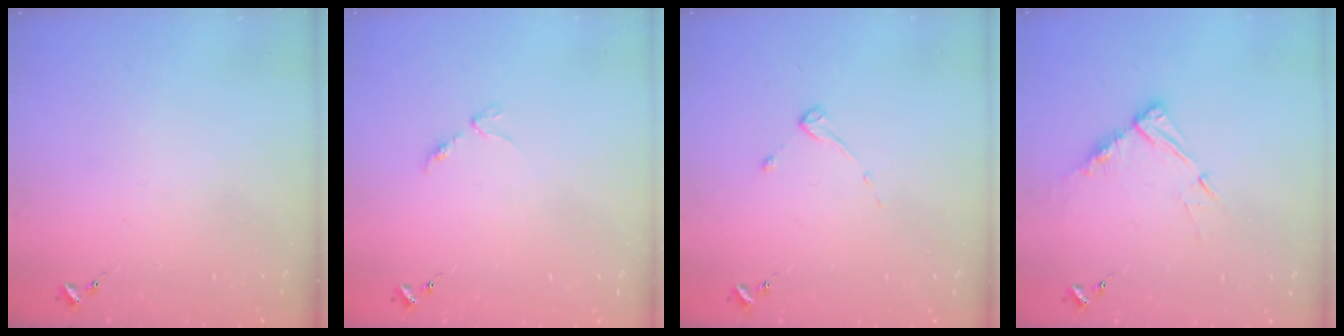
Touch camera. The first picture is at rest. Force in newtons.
{"total": 2.8, "press": 2.8, "slide": 0.5}
{"total": 2.7, "press": 2.7, "slide": 0.3}
{"total": 9.4, "press": 9.4, "slide": 0.6}